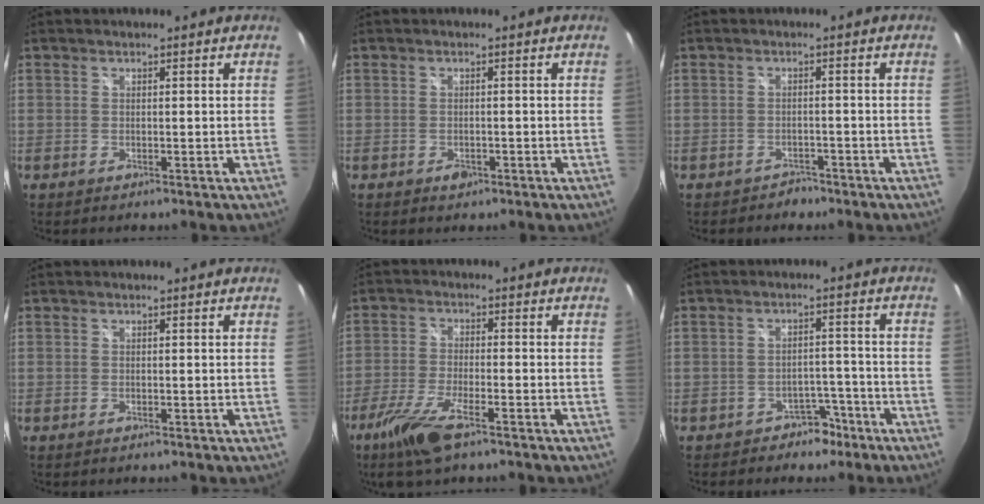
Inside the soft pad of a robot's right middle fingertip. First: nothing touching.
{"total": 1.6, "force": [-0.9, 1.1, 0.7], "torque": [-0.011, -0.002, -0.013]}
{"total": 2.5, "force": [-2.0, 1.5, 0.2], "torque": [-0.008, 0.000, -0.029]}
{"total": 0.0}
{"total": 9.3, "force": [-6.1, 1.9, 6.7], "torque": [-0.158, -0.024, -0.118]}
{"total": 4.6, "force": [-3.3, 3.0, 1.1], "torque": [-0.020, 0.017, -0.043]}